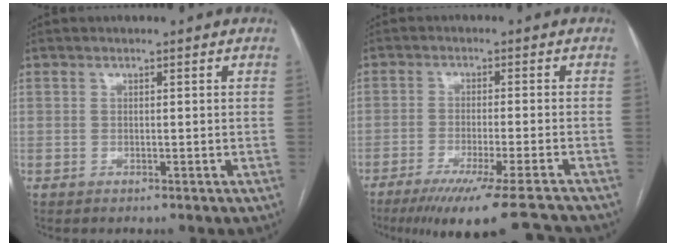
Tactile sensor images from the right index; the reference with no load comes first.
{"total": 16.6, "force": [-14.5, -0.3, 8.1], "torque": [-0.092, -0.038, -0.209]}